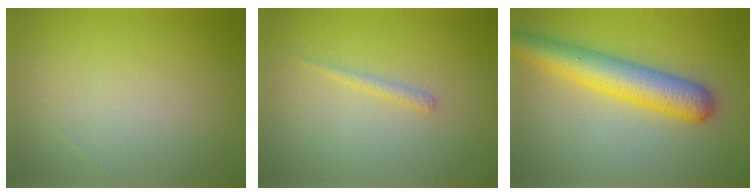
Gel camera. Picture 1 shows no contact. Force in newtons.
{"total": 0.9, "press": 0.9, "slide": 0.1}
{"total": 6.3, "press": 6.3, "slide": 0.3}